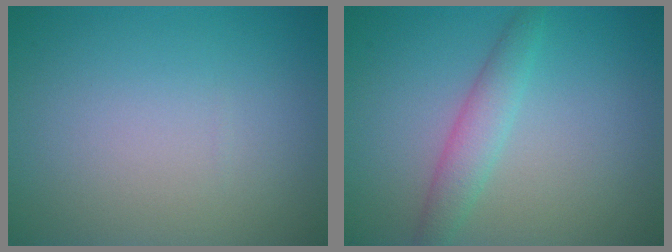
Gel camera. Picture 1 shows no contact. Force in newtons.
{"total": 2.5, "press": 2.5, "slide": 0.0}